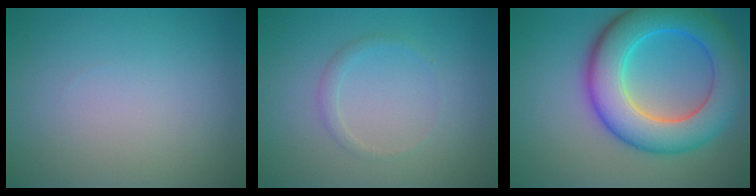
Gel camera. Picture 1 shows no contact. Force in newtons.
{"total": 1.1, "press": 1.1, "slide": 0.0}
{"total": 9.6, "press": 9.6, "slide": 0.0}